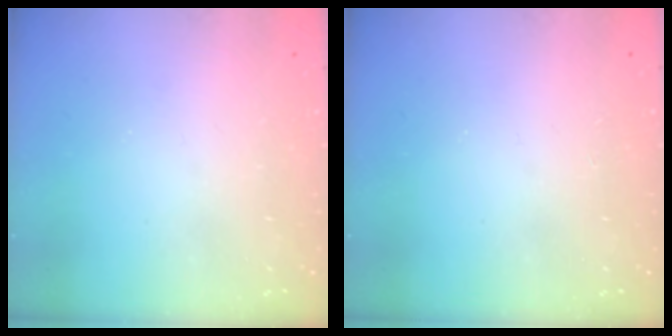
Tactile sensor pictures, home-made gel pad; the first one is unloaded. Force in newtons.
{"total": 1.7, "press": 1.7, "slide": 0.2}